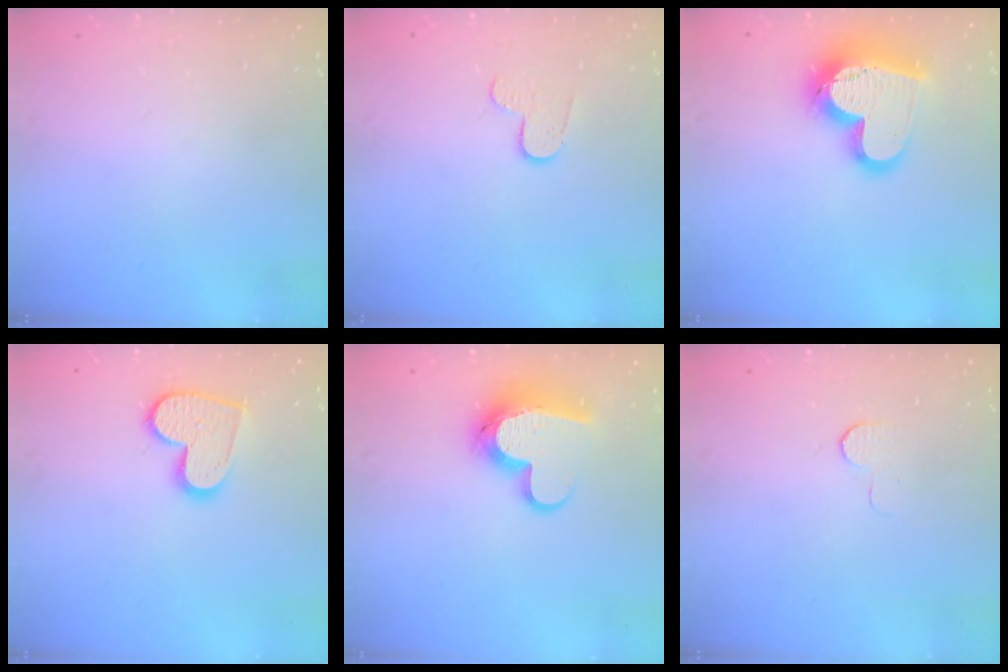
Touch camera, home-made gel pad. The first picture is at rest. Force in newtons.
{"total": 5.5, "press": 5.5, "slide": 0.5}
{"total": 17.4, "press": 17.4, "slide": 1.3}
{"total": 12.7, "press": 12.6, "slide": 1.0}
{"total": 13.2, "press": 13.2, "slide": 0.9}
{"total": 3.7, "press": 3.7, "slide": 0.3}